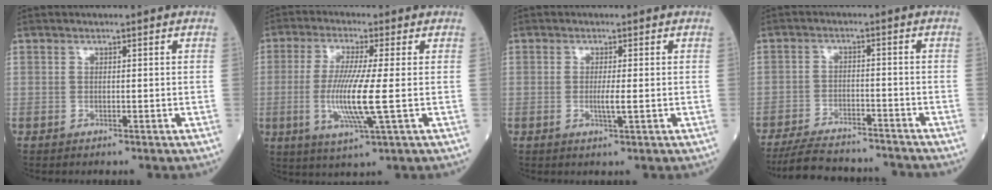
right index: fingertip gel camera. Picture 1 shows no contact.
{"total": 9.6, "force": [-1.2, -0.3, 9.5], "torque": [-0.198, -0.020, -0.028]}
{"total": 2.1, "force": [-0.3, -0.2, 2.1], "torque": [-0.042, -0.005, -0.005]}
{"total": 13.1, "force": [-12.3, 2.2, 4.0], "torque": [-0.068, -0.001, -0.182]}